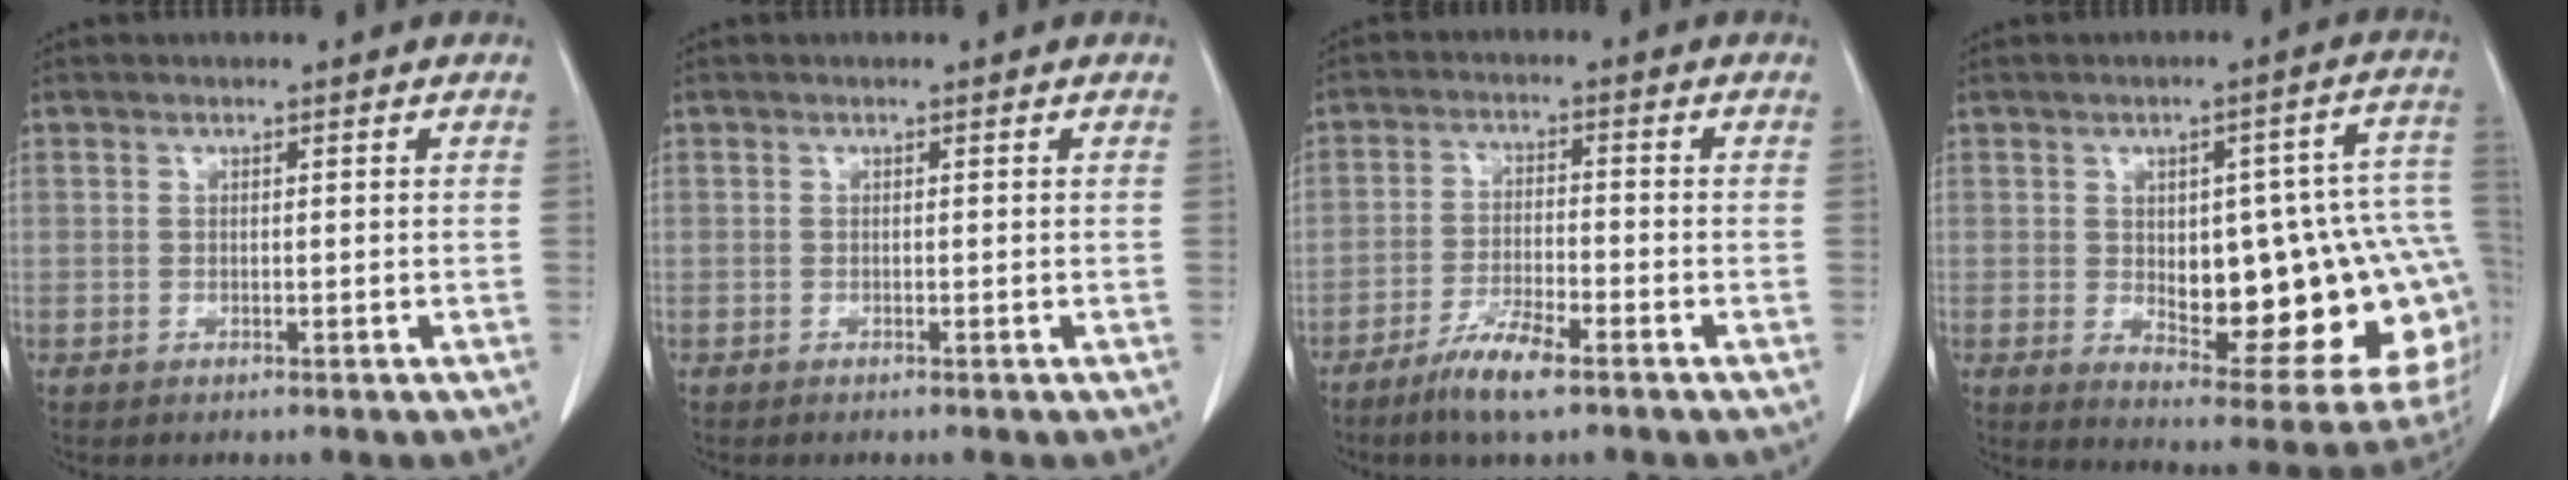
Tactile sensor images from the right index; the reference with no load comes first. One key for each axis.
{"total": 0.0}
{"total": 6.5, "fx": -4.4, "fy": 0.8, "fz": 4.7, "tx": -0.094, "ty": -0.009, "tz": -0.082}
{"total": 22.2, "fx": -1.9, "fy": 7.9, "fz": 20.7, "tx": -0.187, "ty": 0.032, "tz": 0.005}